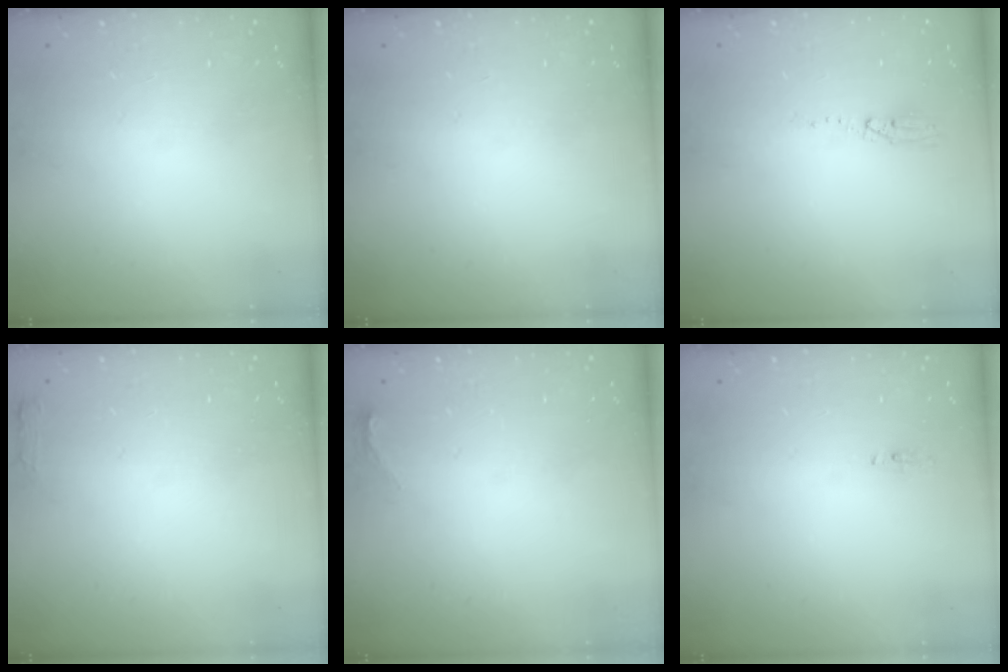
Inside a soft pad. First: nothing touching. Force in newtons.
{"total": 0.0}
{"total": 14.6, "press": 5.0, "slide": 13.7}
{"total": 2.7, "press": 2.6, "slide": 0.5}
{"total": 3.7, "press": 3.4, "slide": 1.5}
{"total": 3.8, "press": 2.8, "slide": 2.6}